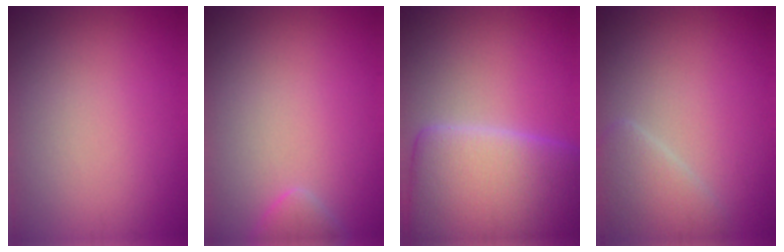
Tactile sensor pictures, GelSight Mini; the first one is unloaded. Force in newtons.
{"total": 1.5, "press": 1.5, "slide": 0.1}
{"total": 11.5, "press": 11.5, "slide": 0.4}
{"total": 2.5, "press": 2.5, "slide": 0.1}